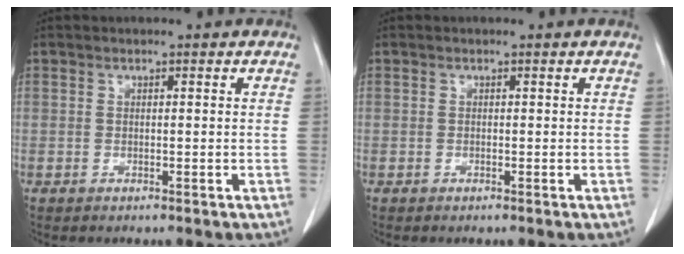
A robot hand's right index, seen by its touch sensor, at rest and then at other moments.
{"total": 0.0}